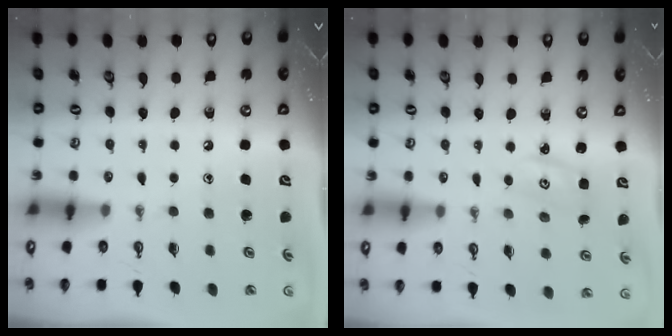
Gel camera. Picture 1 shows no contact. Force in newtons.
{"total": 1.6, "press": 1.5, "slide": 0.1}